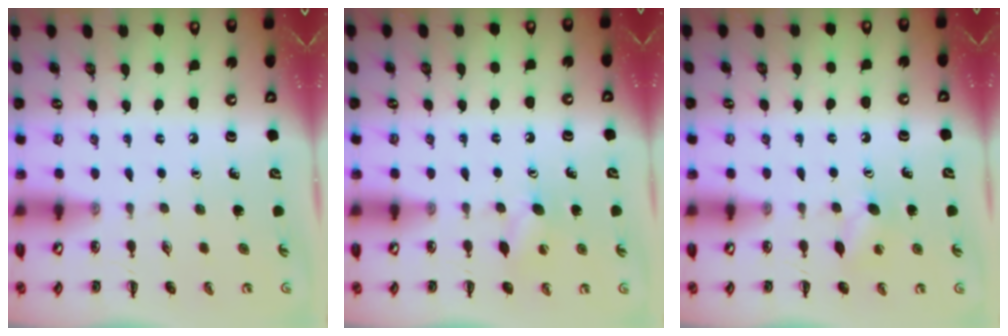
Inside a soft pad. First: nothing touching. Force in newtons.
{"total": 5.3, "press": 5.1, "slide": 1.3}
{"total": 5.3, "press": 5.0, "slide": 1.5}